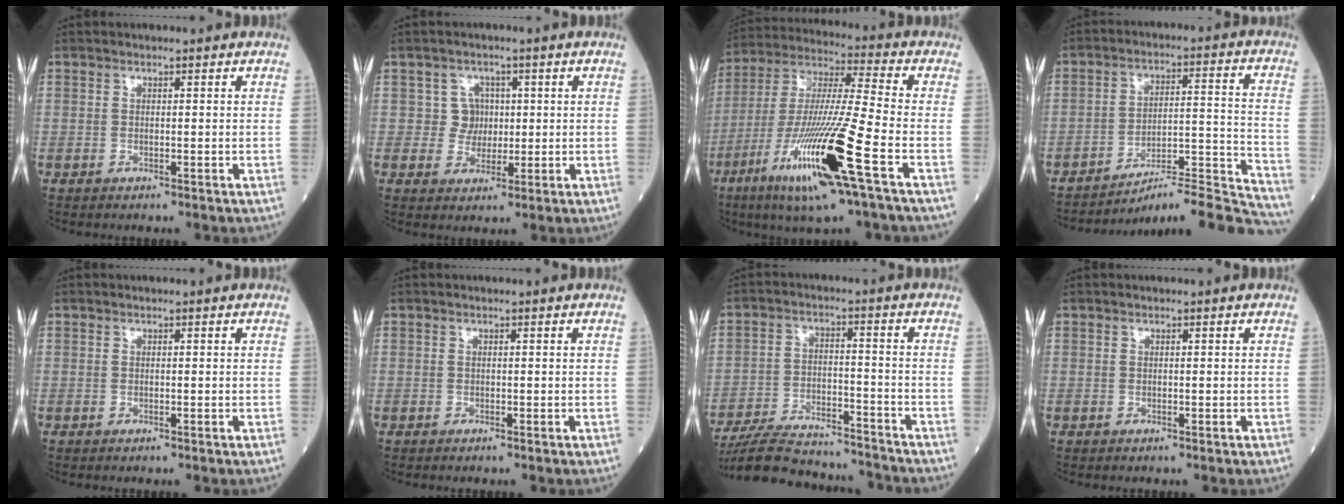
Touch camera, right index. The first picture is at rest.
{"total": 3.5, "force": [0.6, 3.5, 0.4], "torque": [0.004, 0.006, 0.007]}
{"total": 19.1, "force": [-8.3, -0.1, 17.2], "torque": [-0.363, -0.034, -0.158]}
{"total": 17.5, "force": [-17.2, -0.9, 3.4], "torque": [-0.026, 0.036, -0.249]}
{"total": 0.0}
{"total": 0.0}
{"total": 17.0, "force": [-16.1, 2.6, 4.8], "torque": [-0.100, 0.000, -0.248]}
{"total": 0.0}